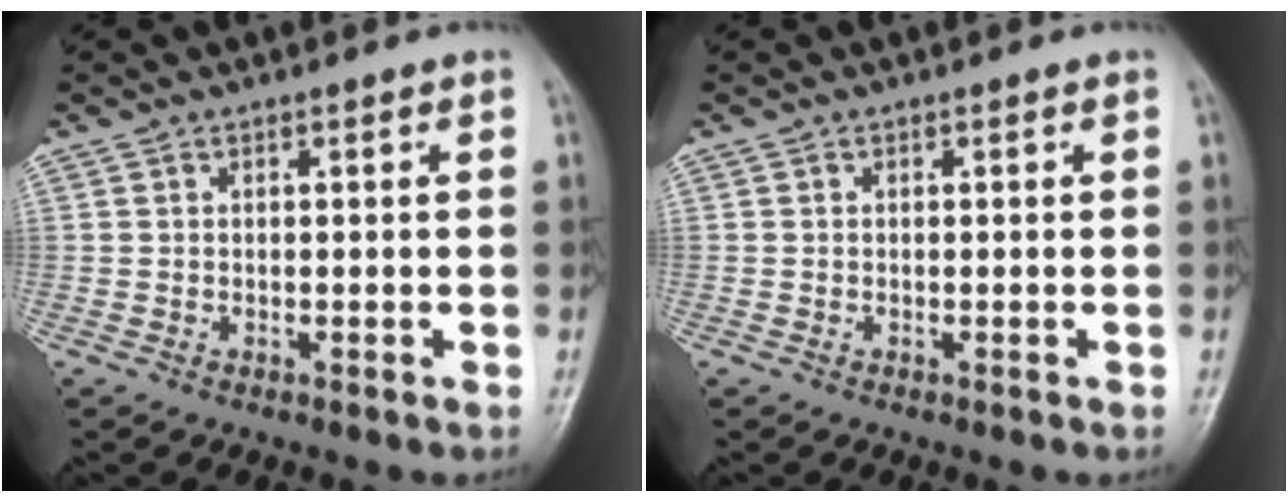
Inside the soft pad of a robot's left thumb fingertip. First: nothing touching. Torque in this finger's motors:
{"motor_torque": [0.12, 0.17, 0.13, -0.13, 0.00]}